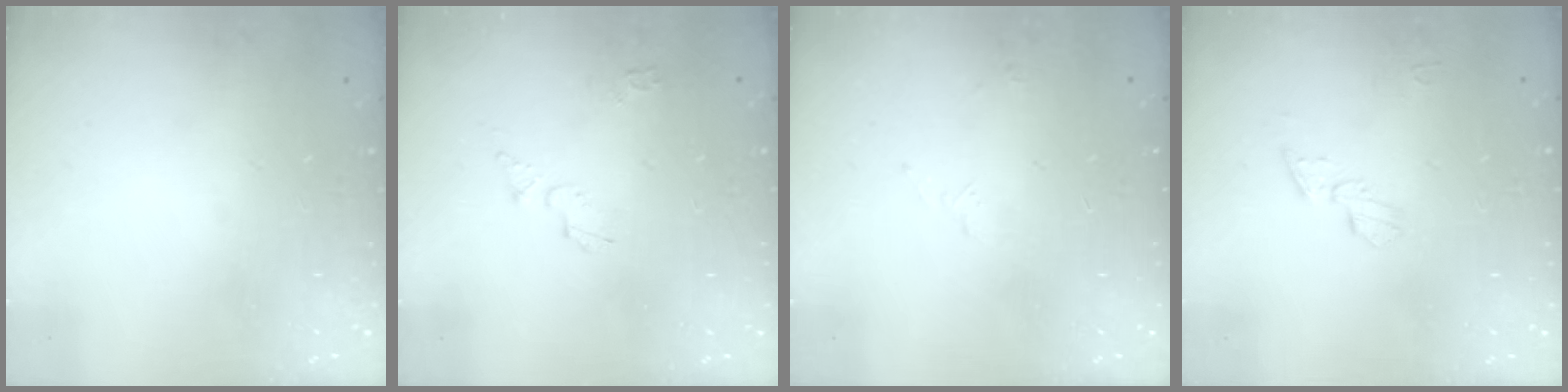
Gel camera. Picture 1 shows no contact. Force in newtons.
{"total": 3.7, "press": 3.7, "slide": 0.4}
{"total": 4.4, "press": 3.6, "slide": 2.6}
{"total": 5.2, "press": 5.2, "slide": 0.3}